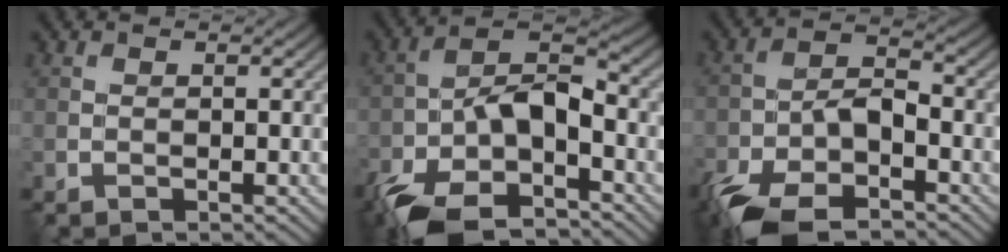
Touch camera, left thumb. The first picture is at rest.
{"total": 12.2, "force": [-6.7, 5.5, 8.7], "torque": [-0.176, -0.015, -0.132]}
{"total": 10.2, "force": [-6.3, 4.3, 6.8], "torque": [-0.139, -0.015, -0.126]}